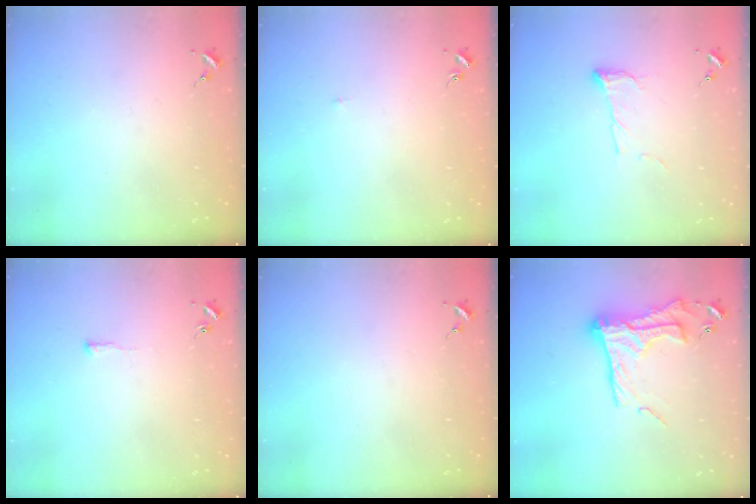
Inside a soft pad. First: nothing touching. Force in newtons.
{"total": 1.8, "press": 1.8, "slide": 0.3}
{"total": 7.7, "press": 7.7, "slide": 0.1}
{"total": 3.8, "press": 3.7, "slide": 0.5}
{"total": 0.0}
{"total": 17.5, "press": 17.4, "slide": 1.5}